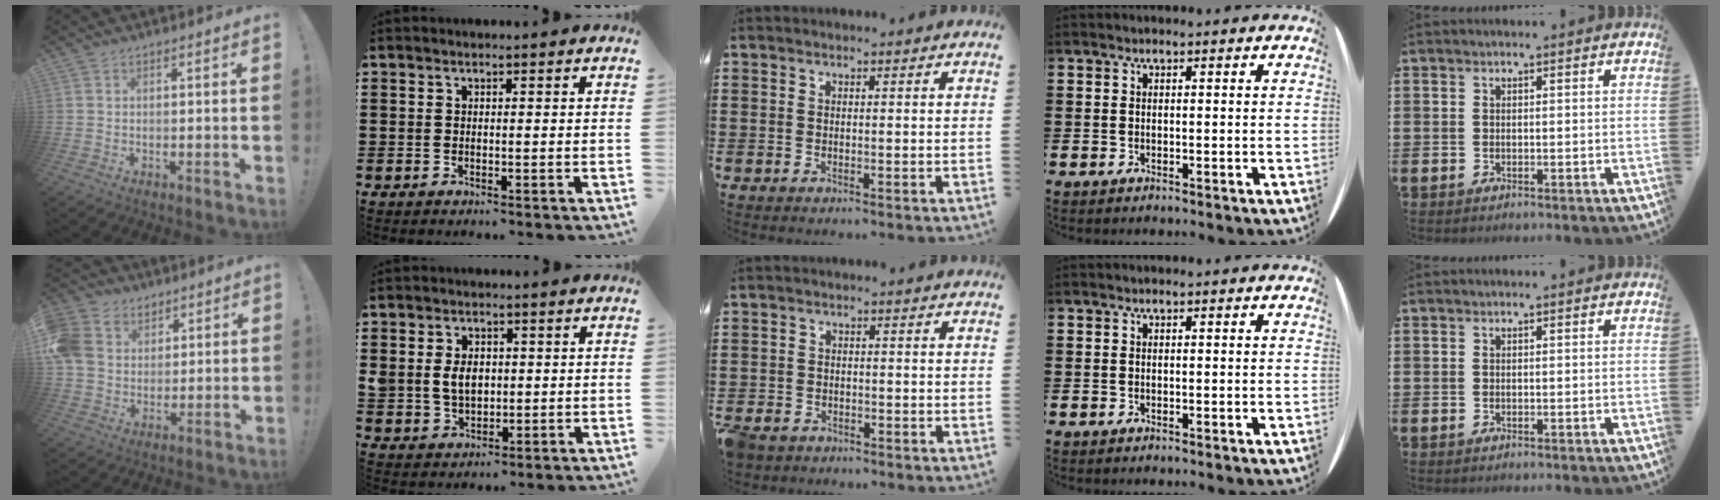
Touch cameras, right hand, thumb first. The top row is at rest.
{"thumb": {"total": 13.1, "force": [5.0, 11.0, 5.0], "torque": [-0.095, -0.018, 0.104]}, "index": {"total": 4.9, "force": [0.7, 3.7, 3.2], "torque": [-0.072, 0.007, 0.007]}, "middle": {"total": 2.2, "force": [-2.0, 0.9, 0.3], "torque": [-0.026, -0.005, -0.047]}}